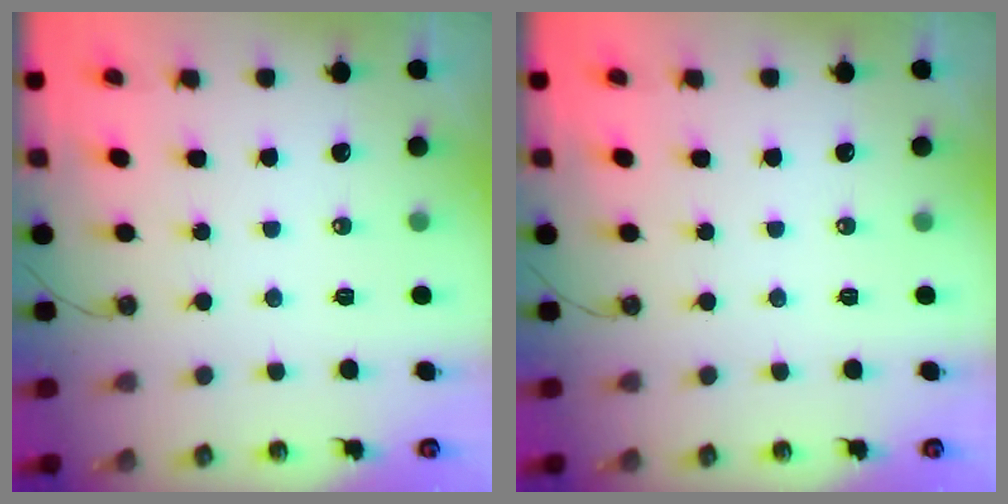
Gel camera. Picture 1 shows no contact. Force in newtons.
{"total": 0.0}